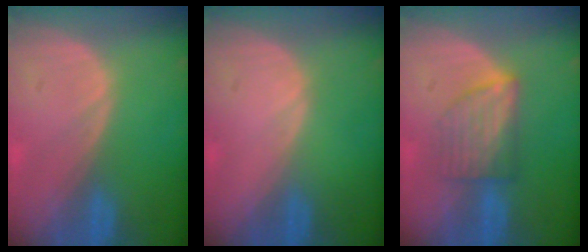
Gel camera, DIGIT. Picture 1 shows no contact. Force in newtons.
{"total": 0.0}
{"total": 5.9, "press": 5.6, "slide": 1.8}